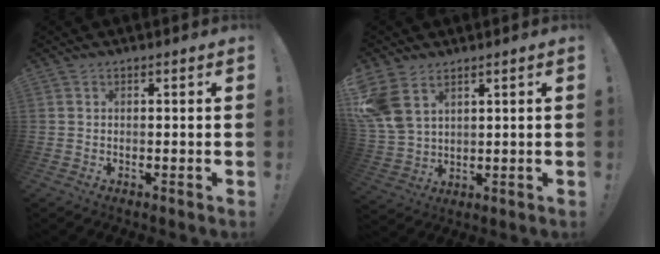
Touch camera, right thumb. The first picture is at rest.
{"total": 9.4, "force": [5.5, 5.7, 5.0], "torque": [-0.111, -0.020, 0.114]}